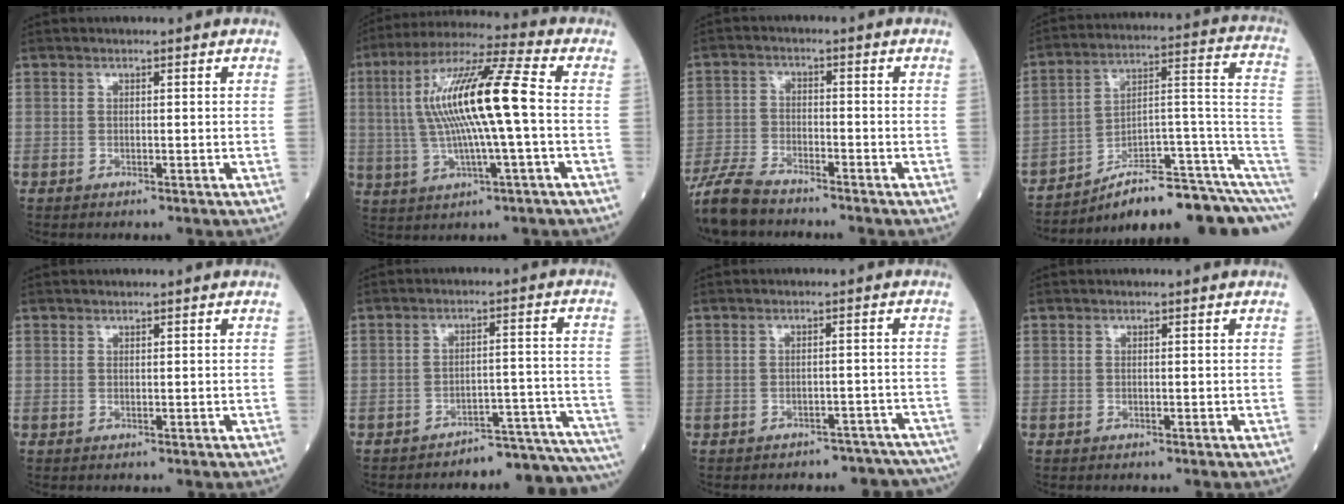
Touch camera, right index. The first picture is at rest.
{"total": 15.5, "force": [0.8, 0.7, 15.5], "torque": [-0.302, 0.020, 0.010]}
{"total": 8.0, "force": [-7.2, 1.6, 3.3], "torque": [-0.065, -0.023, -0.134]}
{"total": 16.9, "force": [-12.8, 2.8, 10.8], "torque": [-0.089, 0.078, -0.184]}
{"total": 0.0}
{"total": 14.9, "force": [-14.8, 0.4, 1.7], "torque": [0.023, 0.035, -0.181]}
{"total": 11.4, "force": [-10.4, 4.4, 1.7], "torque": [-0.007, 0.013, -0.102]}
{"total": 0.0}